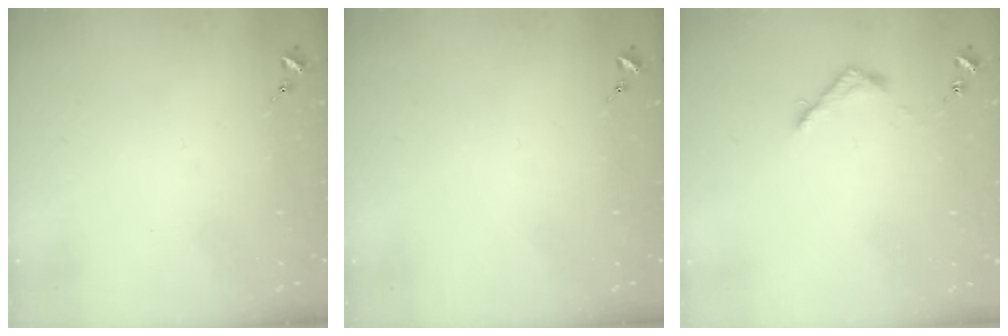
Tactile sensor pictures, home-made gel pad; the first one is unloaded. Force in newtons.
{"total": 0.0}
{"total": 3.6, "press": 3.6, "slide": 0.4}